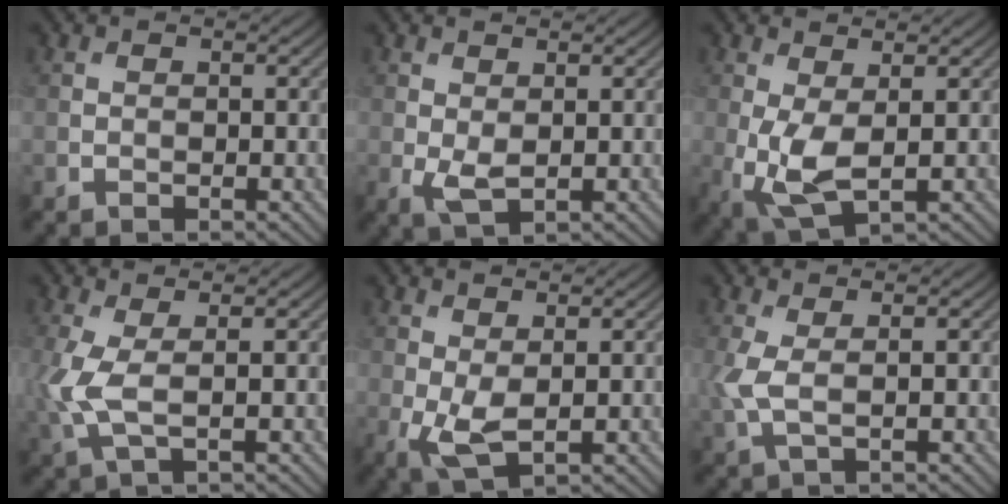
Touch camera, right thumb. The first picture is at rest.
{"total": 2.4, "force": [0.1, 1.1, 2.1], "torque": [-0.052, -0.005, 0.008]}
{"total": 5.1, "force": [-0.1, 2.1, 4.6], "torque": [-0.116, -0.006, 0.001]}
{"total": 5.0, "force": [0.3, 1.7, 4.6], "torque": [-0.127, 0.000, 0.001]}
{"total": 3.8, "force": [0.1, 1.7, 3.4], "torque": [-0.088, -0.007, 0.005]}
{"total": 3.4, "force": [0.5, 1.1, 3.2], "torque": [-0.088, 0.002, 0.007]}